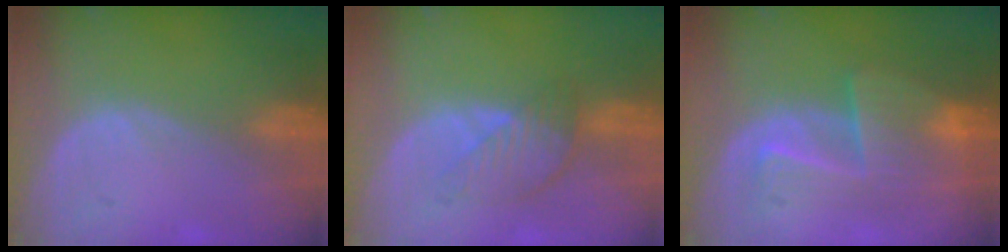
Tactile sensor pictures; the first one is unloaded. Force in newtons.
{"total": 4.6, "press": 4.2, "slide": 2.0}
{"total": 7.1, "press": 7.1, "slide": 0.3}